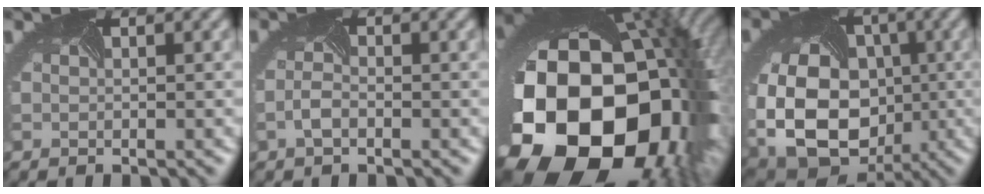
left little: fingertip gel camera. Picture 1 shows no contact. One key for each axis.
{"total": 1.1, "fx": -0.8, "fy": 0.3, "fz": 0.7, "tx": -0.029, "ty": -0.001, "tz": -0.017}
{"total": 22.5, "fx": -5.2, "fy": 16.0, "fz": 14.9, "tx": -0.325, "ty": -0.097, "tz": -0.049}
{"total": 15.2, "fx": -2.0, "fy": 11.8, "fz": 9.4, "tx": -0.181, "ty": -0.038, "tz": -0.028}